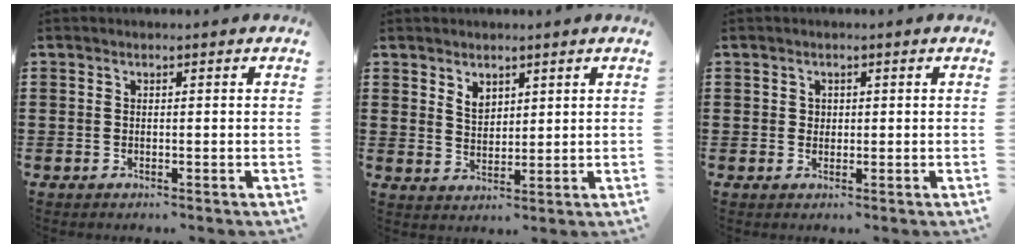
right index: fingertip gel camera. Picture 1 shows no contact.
{"total": 3.1, "force": [2.2, 1.9, 1.1], "torque": [-0.028, 0.007, 0.040]}
{"total": 1.1, "force": [0.4, 1.0, 0.2], "torque": [-0.007, 0.005, 0.008]}